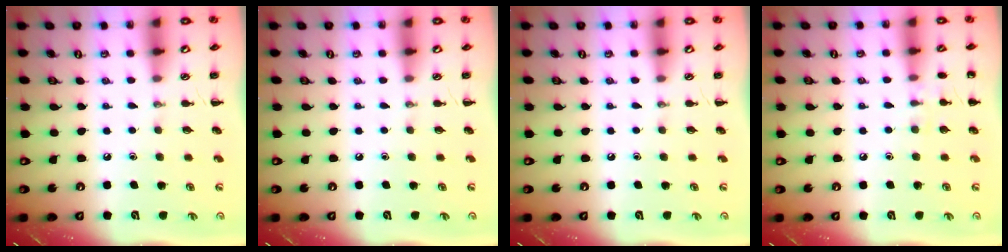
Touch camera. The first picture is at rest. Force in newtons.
{"total": 0.0}
{"total": 0.0}
{"total": 6.8, "press": 6.5, "slide": 2.0}